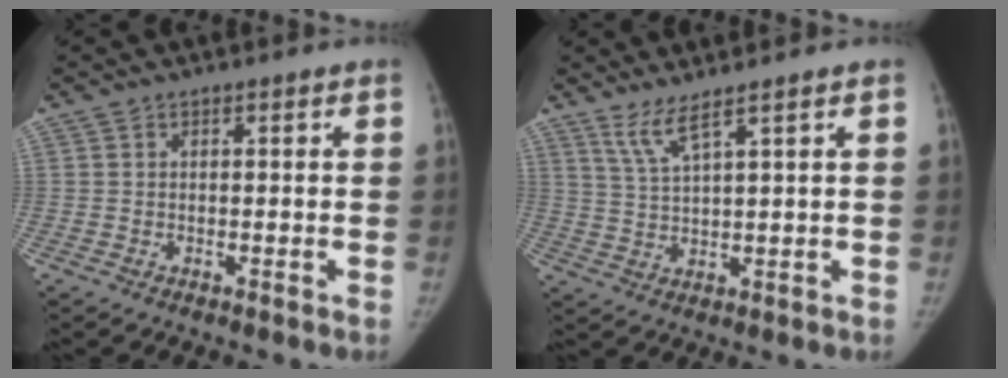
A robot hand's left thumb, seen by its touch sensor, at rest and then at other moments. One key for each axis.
{"total": 4.2, "fx": 3.0, "fy": -0.1, "fz": 2.8, "tx": -0.061, "ty": -0.026, "tz": 0.069}